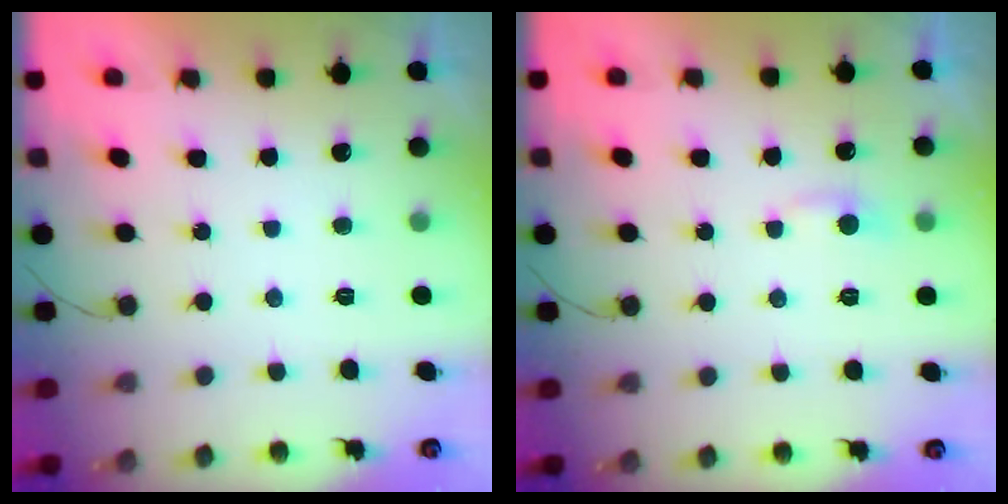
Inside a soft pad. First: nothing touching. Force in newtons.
{"total": 3.7, "press": 3.7, "slide": 0.4}